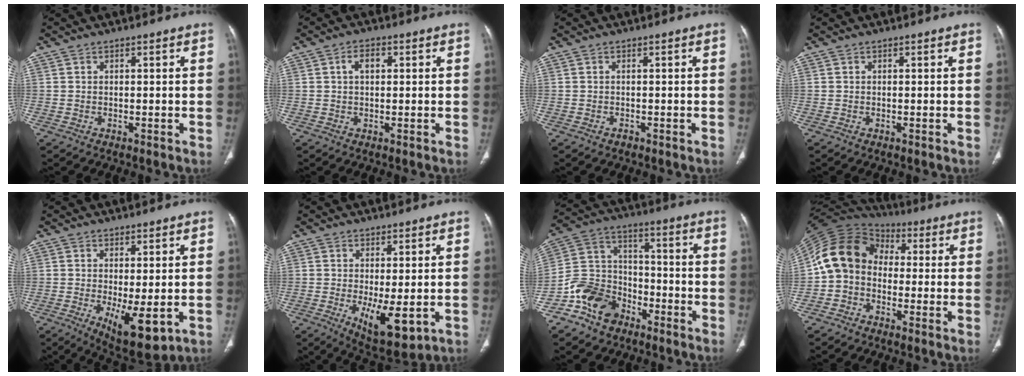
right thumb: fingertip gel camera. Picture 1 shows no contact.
{"total": 3.3, "force": [0.8, 2.0, 2.5], "torque": [-0.041, 0.008, 0.013]}
{"total": 0.5, "force": [-0.4, 0.3, 0.2], "torque": [-0.003, 0.000, -0.006]}
{"total": 0.0}
{"total": 8.7, "force": [-1.7, 3.1, 8.0], "torque": [-0.120, -0.025, -0.013]}
{"total": 8.9, "force": [-1.7, 3.3, 8.1], "torque": [-0.121, -0.027, -0.013]}
{"total": 11.8, "force": [-7.3, 8.1, 4.5], "torque": [-0.070, 0.066, -0.142]}
{"total": 12.4, "force": [-0.8, 10.1, 7.2], "torque": [-0.131, 0.043, -0.033]}